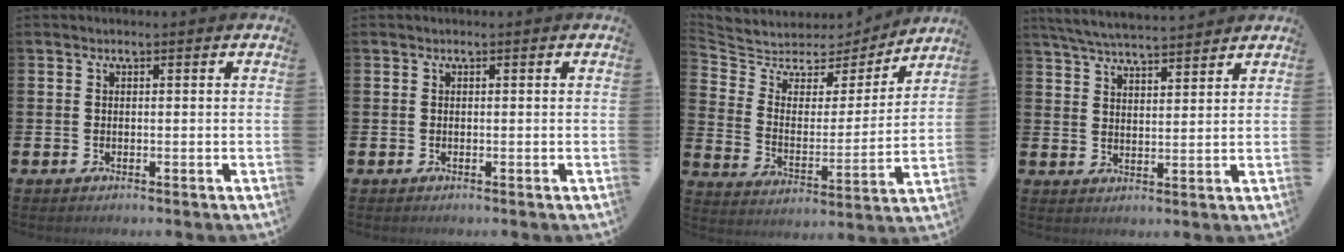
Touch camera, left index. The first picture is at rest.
{"total": 0.0}
{"total": 6.1, "force": [5.3, 3.0, 0.9], "torque": [-0.059, -0.043, 0.088]}
{"total": 5.4, "force": [5.3, 0.3, 0.9], "torque": [-0.041, -0.023, 0.096]}